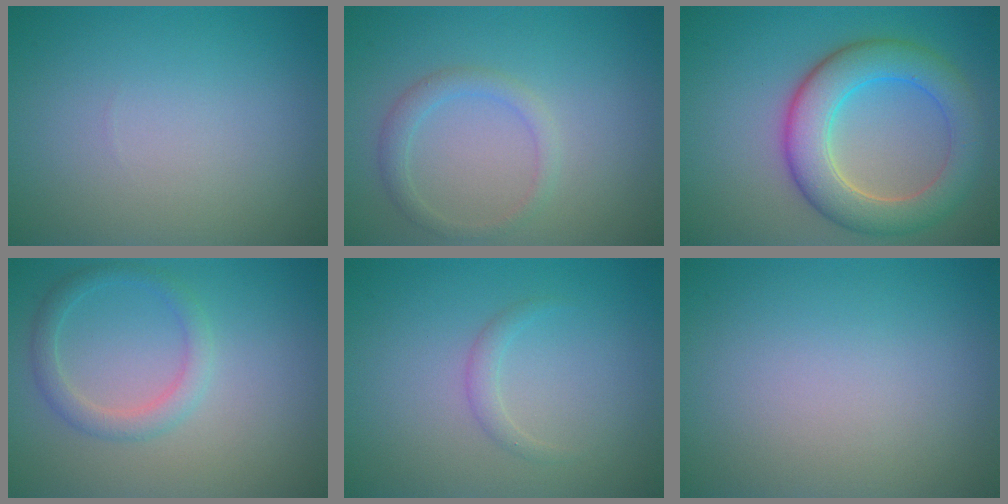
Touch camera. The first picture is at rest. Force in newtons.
{"total": 1.8, "press": 1.8, "slide": 0.1}
{"total": 6.8, "press": 6.8, "slide": 0.4}
{"total": 2.2, "press": 2.2, "slide": 0.1}
{"total": 1.1, "press": 1.1, "slide": 0.1}
{"total": 0.0}